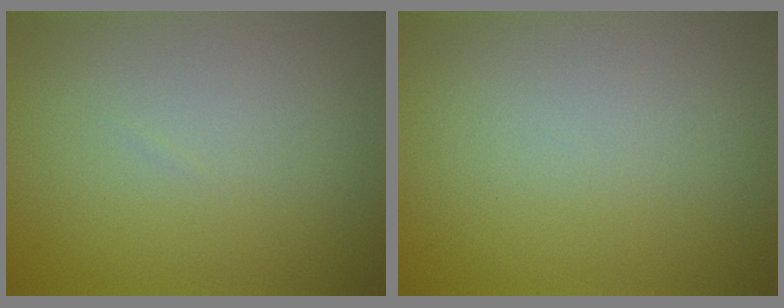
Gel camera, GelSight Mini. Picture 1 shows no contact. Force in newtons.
{"total": 0.0}